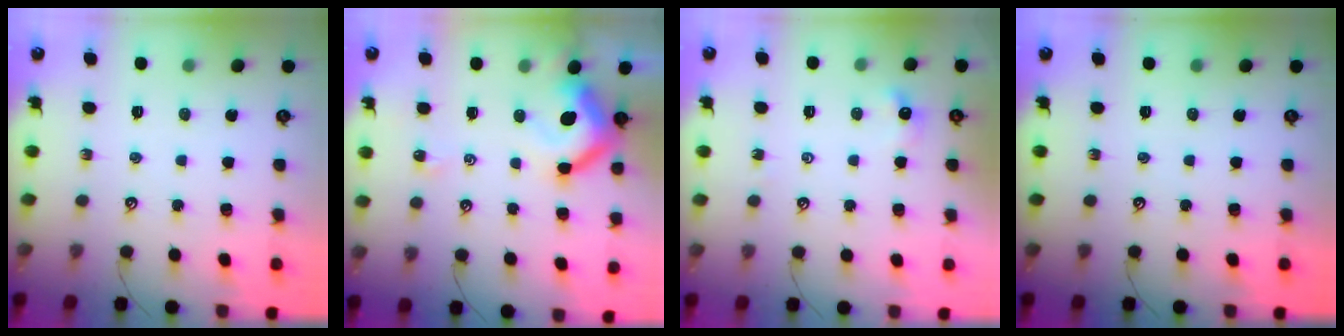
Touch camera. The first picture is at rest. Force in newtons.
{"total": 10.3, "press": 10.2, "slide": 1.5}
{"total": 5.4, "press": 5.3, "slide": 0.7}
{"total": 0.0}